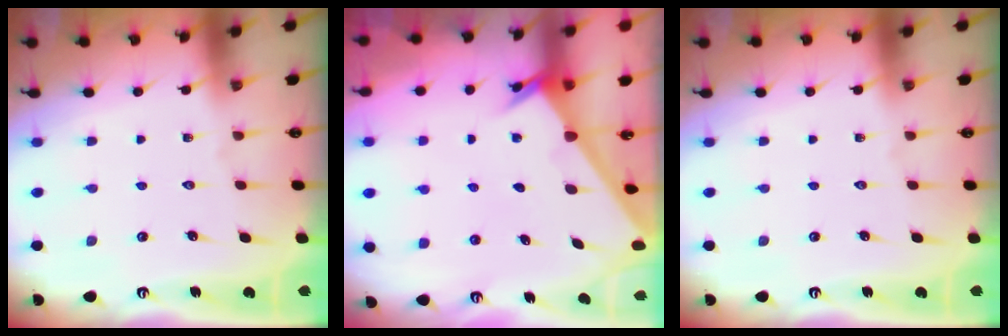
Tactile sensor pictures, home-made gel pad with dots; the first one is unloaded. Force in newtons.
{"total": 2.3, "press": 2.3, "slide": 0.2}
{"total": 0.0}